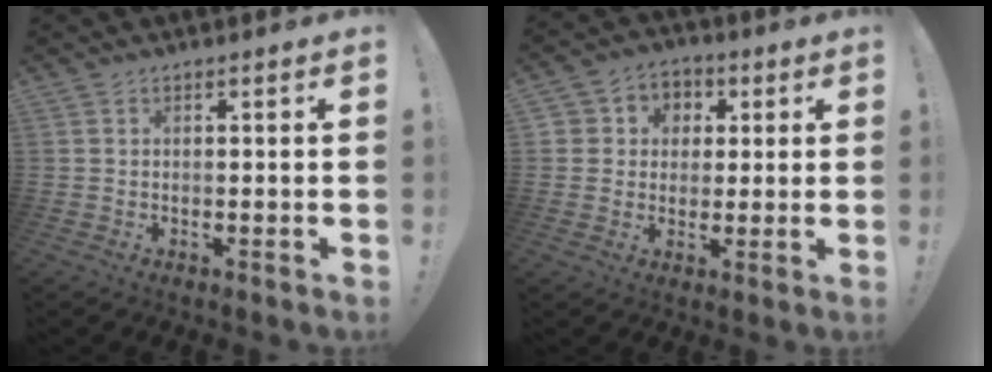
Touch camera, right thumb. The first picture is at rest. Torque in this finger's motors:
{"motor_torque": [0.00, 0.01, 0.18, 0.22, 0.00]}